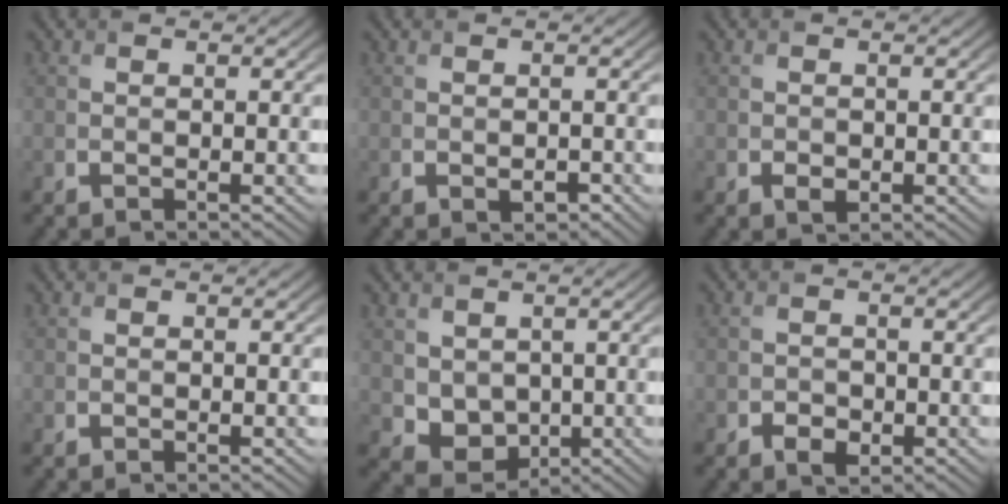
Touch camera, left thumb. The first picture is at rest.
{"total": 1.2, "force": [-0.6, 0.7, 0.8], "torque": [-0.014, -0.006, -0.006]}
{"total": 1.2, "force": [-0.4, 0.8, 0.7], "torque": [-0.012, -0.005, -0.008]}
{"total": 0.0}
{"total": 4.4, "force": [1.0, 3.7, 2.2], "torque": [-0.062, -0.015, 0.024]}
{"total": 2.0, "force": [-1.0, 1.4, 1.0], "torque": [-0.018, -0.005, -0.018]}